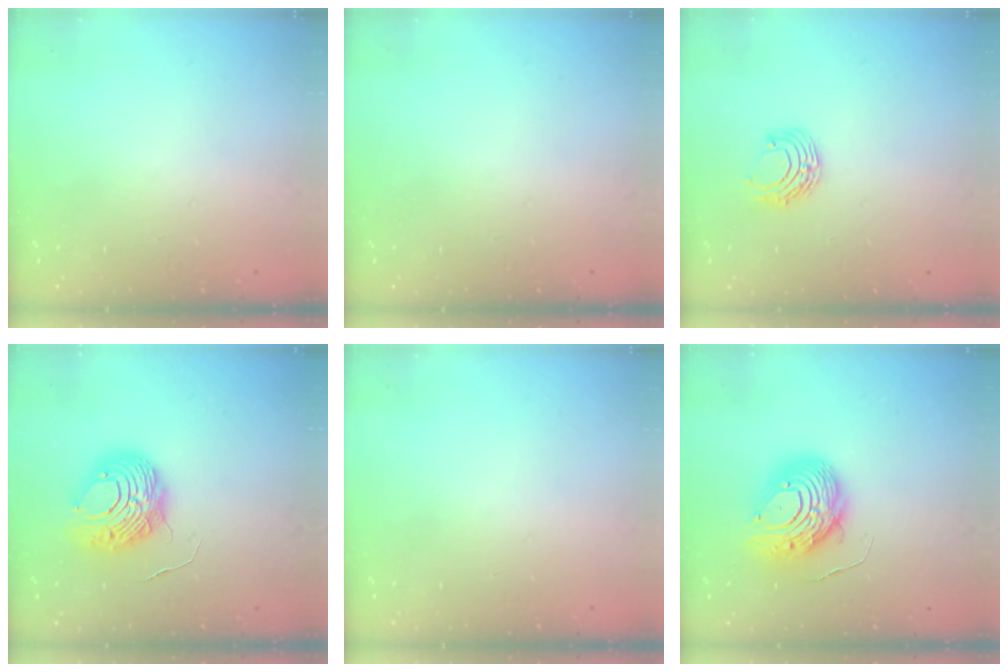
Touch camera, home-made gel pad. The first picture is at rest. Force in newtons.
{"total": 0.0}
{"total": 6.7, "press": 6.6, "slide": 0.8}
{"total": 9.7, "press": 9.6, "slide": 1.1}
{"total": 0.0}
{"total": 12.1, "press": 12.1, "slide": 1.4}